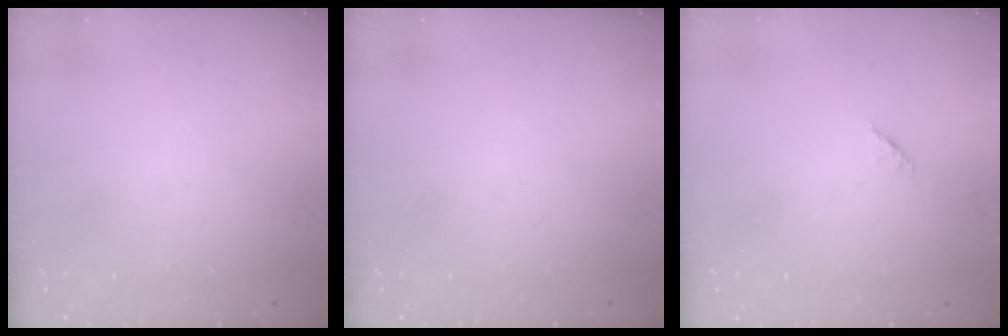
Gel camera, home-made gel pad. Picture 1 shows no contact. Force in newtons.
{"total": 0.0}
{"total": 1.4, "press": 1.3, "slide": 0.5}